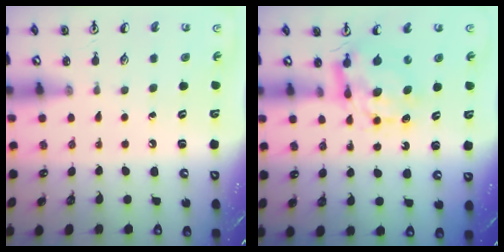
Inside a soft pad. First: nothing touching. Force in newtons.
{"total": 7.0, "press": 7.0, "slide": 0.6}